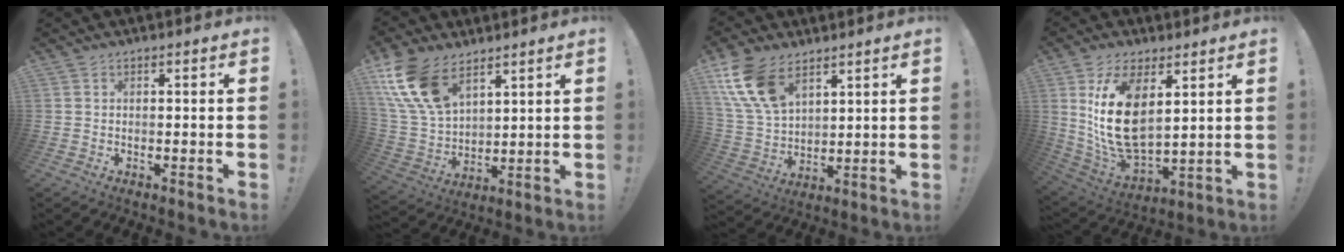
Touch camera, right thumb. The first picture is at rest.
{"total": 16.6, "force": [9.7, 9.4, 9.7], "torque": [-0.220, -0.048, 0.187]}
{"total": 14.9, "force": [8.6, 8.5, 8.6], "torque": [-0.198, -0.037, 0.166]}
{"total": 17.4, "force": [6.0, 9.3, 13.4], "torque": [-0.271, -0.040, 0.104]}